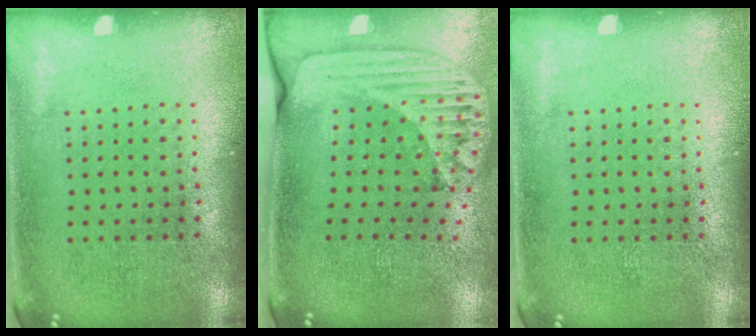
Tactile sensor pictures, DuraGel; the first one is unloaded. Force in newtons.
{"total": 2.4, "press": 1.7, "slide": 1.7}
{"total": 0.0}